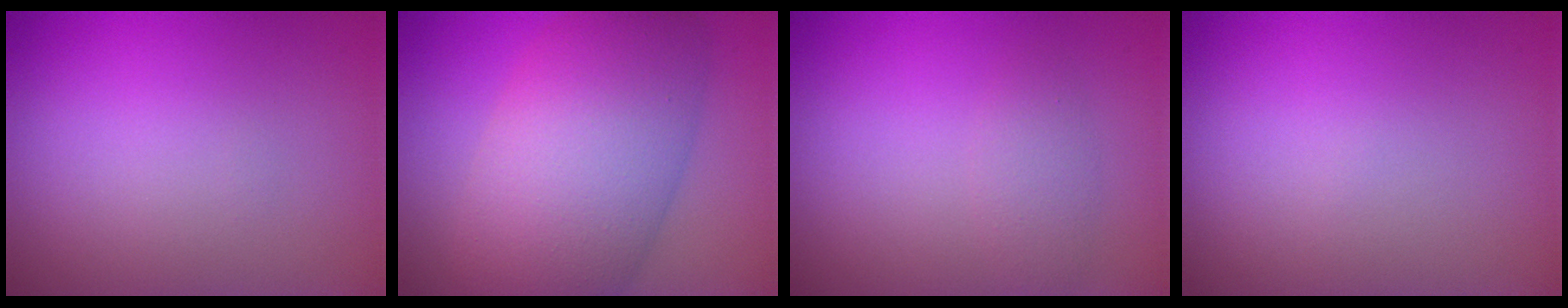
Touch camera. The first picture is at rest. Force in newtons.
{"total": 10.2, "press": 10.2, "slide": 0.3}
{"total": 1.6, "press": 1.6, "slide": 0.1}
{"total": 0.0}